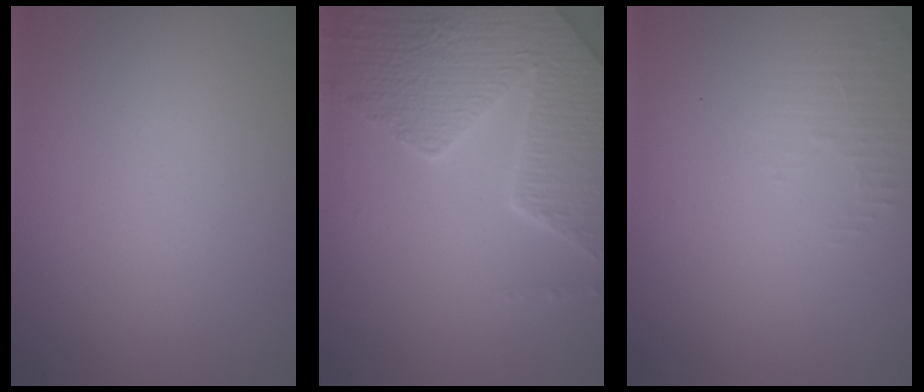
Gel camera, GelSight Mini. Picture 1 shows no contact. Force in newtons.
{"total": 8.8, "press": 6.2, "slide": 6.2}
{"total": 1.5, "press": 1.5, "slide": 0.4}